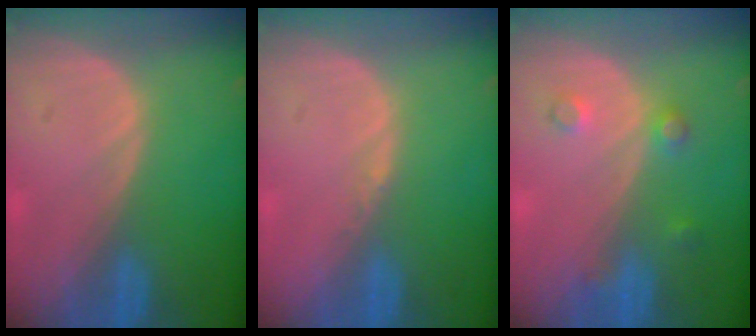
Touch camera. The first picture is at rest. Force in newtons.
{"total": 0.6, "press": 0.5, "slide": 0.4}
{"total": 2.6, "press": 2.6, "slide": 0.3}